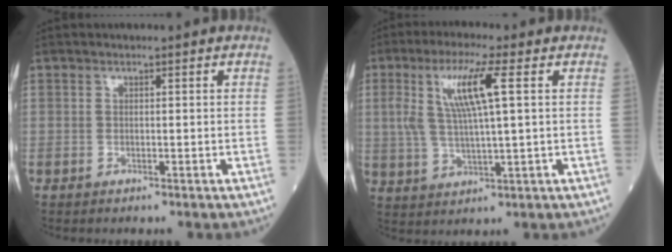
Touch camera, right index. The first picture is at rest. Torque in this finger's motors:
{"motor_torque": [0.43, 0.10, 0.22, 0.17]}